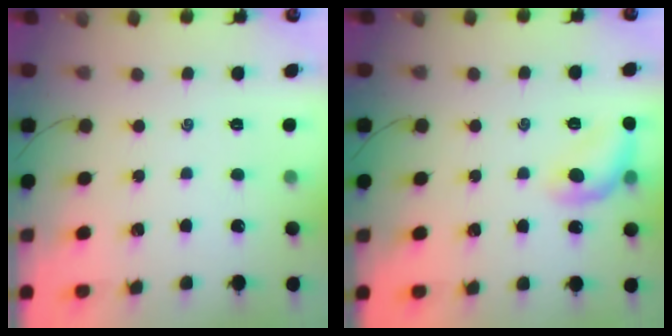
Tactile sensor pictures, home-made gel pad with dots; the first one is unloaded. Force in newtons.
{"total": 10.7, "press": 10.7, "slide": 0.5}